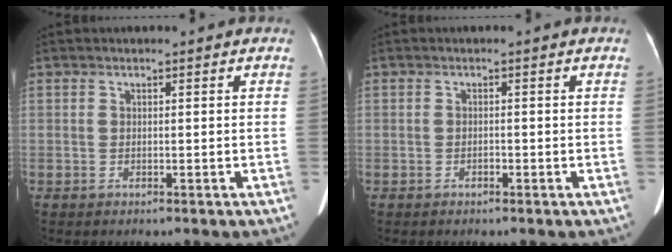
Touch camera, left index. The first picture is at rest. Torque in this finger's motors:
{"motor_torque": [-0.33, 0.02, -0.02, -0.01]}